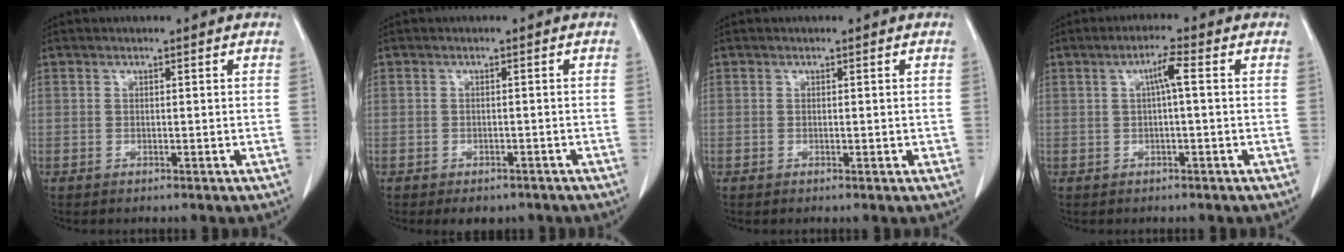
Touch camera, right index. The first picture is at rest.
{"total": 3.4, "force": [-2.5, 2.0, 1.0], "torque": [-0.004, 0.002, -0.028]}
{"total": 0.6, "force": [-0.1, 0.2, 0.6], "torque": [-0.009, -0.001, -0.001]}
{"total": 3.1, "force": [0.5, 0.2, 3.0], "torque": [-0.056, 0.008, 0.008]}